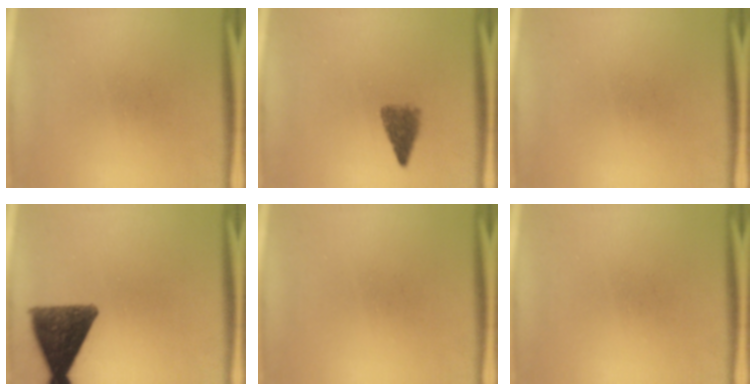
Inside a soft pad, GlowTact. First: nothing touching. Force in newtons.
{"total": 3.4}
{"total": 0.0}
{"total": 11.5}
{"total": 0.0}
{"total": 0.0}